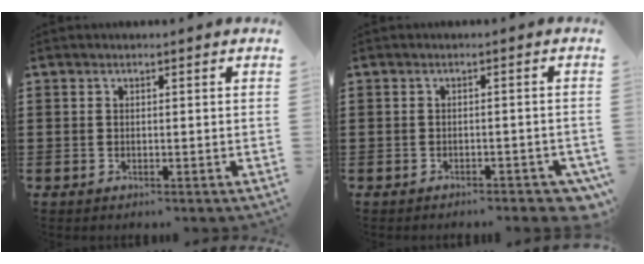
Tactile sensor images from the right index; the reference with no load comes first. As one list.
[{"total": 1.4, "force": [-1.4, 0.4, 0.2], "torque": [-0.009, 0.000, -0.029]}]